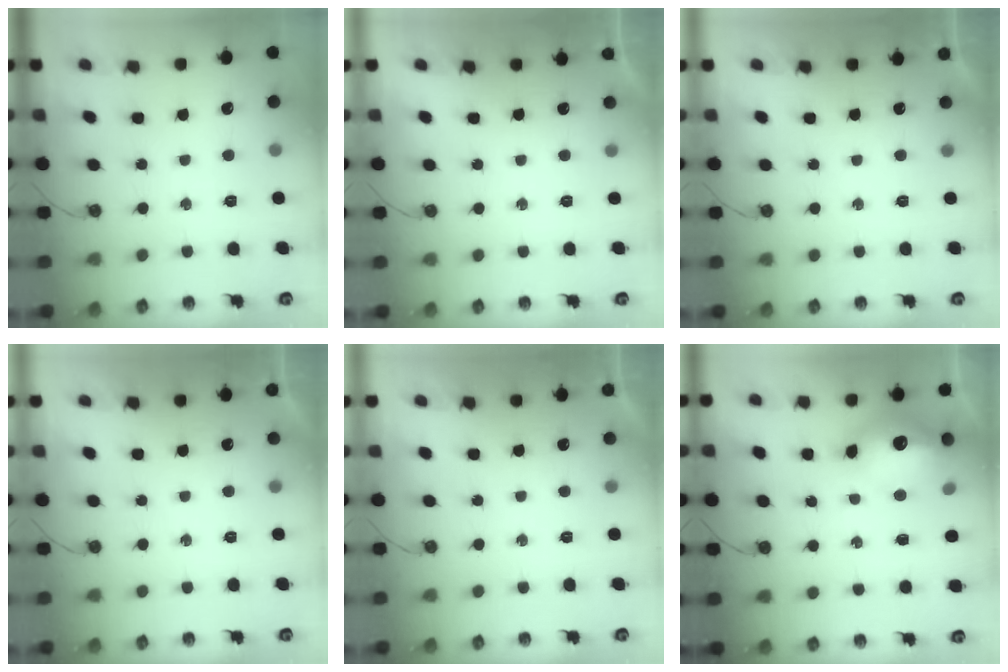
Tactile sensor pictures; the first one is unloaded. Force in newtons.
{"total": 0.0}
{"total": 0.0}
{"total": 0.0}
{"total": 0.0}
{"total": 14.5, "press": 14.4, "slide": 1.4}